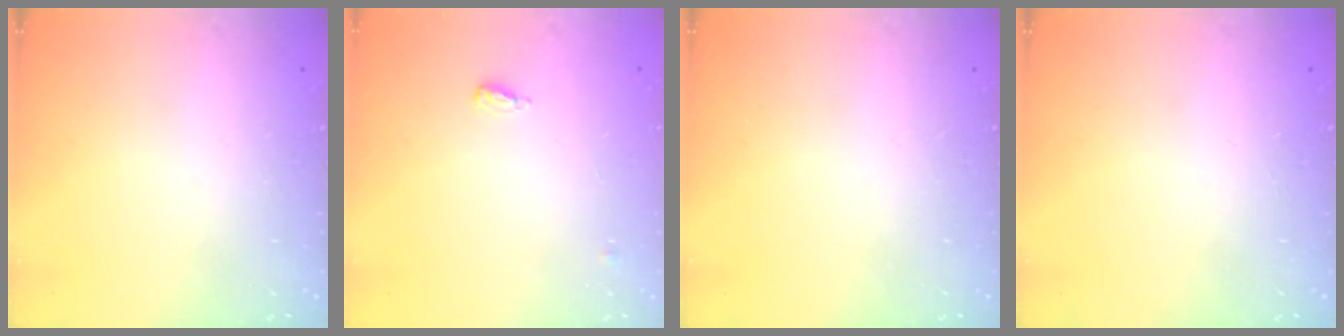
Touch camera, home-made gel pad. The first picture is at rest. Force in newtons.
{"total": 4.7, "press": 4.6, "slide": 1.2}
{"total": 0.0}
{"total": 0.0}